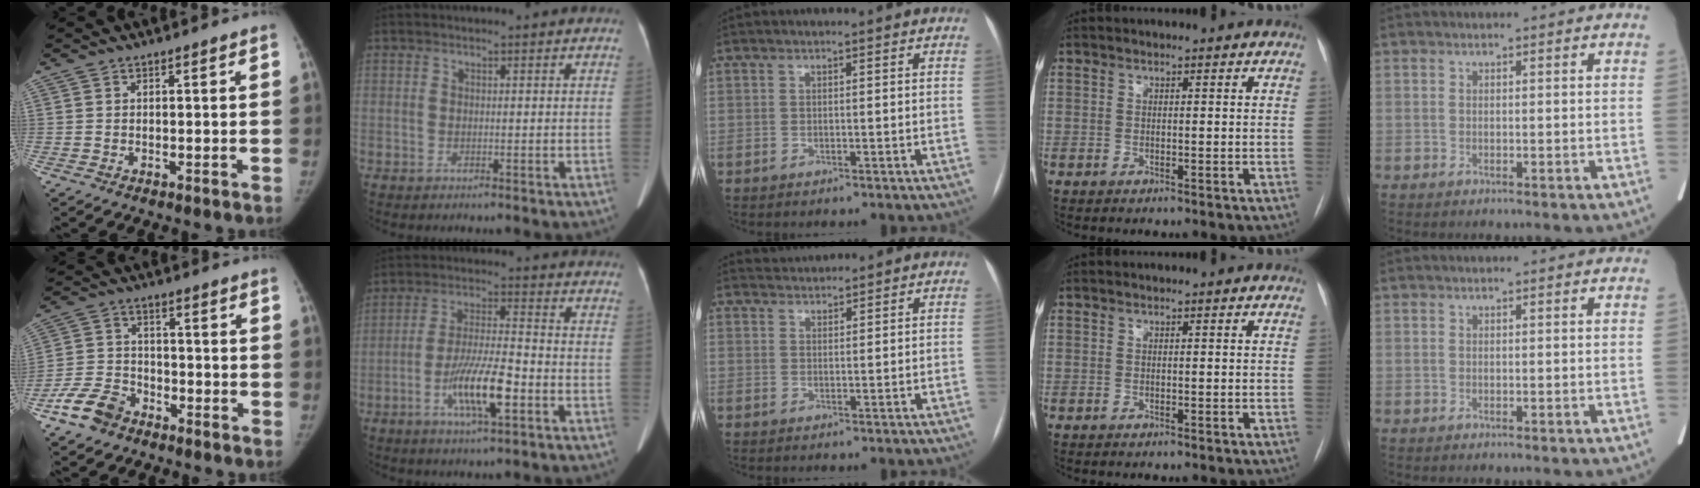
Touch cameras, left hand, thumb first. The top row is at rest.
{"thumb": {"total": 8.1, "force": [-5.5, 5.0, 3.1], "torque": [-0.059, 0.025, -0.111]}, "index": {"total": 9.6, "force": [-3.9, 1.5, 8.7], "torque": [-0.164, -0.006, -0.073]}, "middle": {"total": 2.1, "force": [2.1, 0.0, -0.5], "torque": [-0.002, 0.013, 0.044]}}